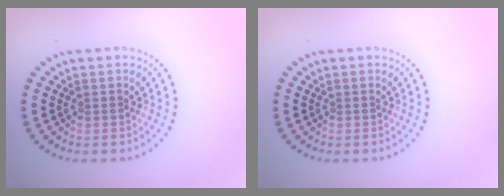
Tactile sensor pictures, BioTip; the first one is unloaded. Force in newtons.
{"total": 0.0}